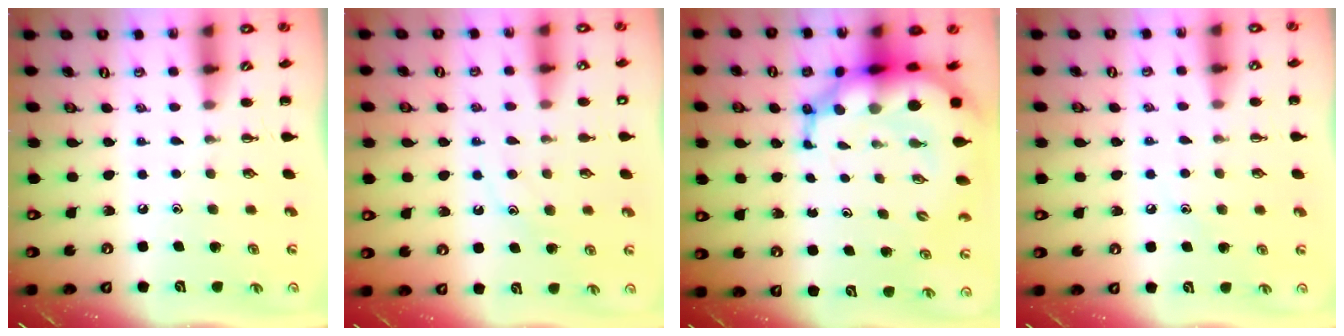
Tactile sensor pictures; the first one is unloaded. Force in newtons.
{"total": 10.9, "press": 10.9, "slide": 1.0}
{"total": 13.4, "press": 12.9, "slide": 3.8}
{"total": 7.5, "press": 7.3, "slide": 2.0}